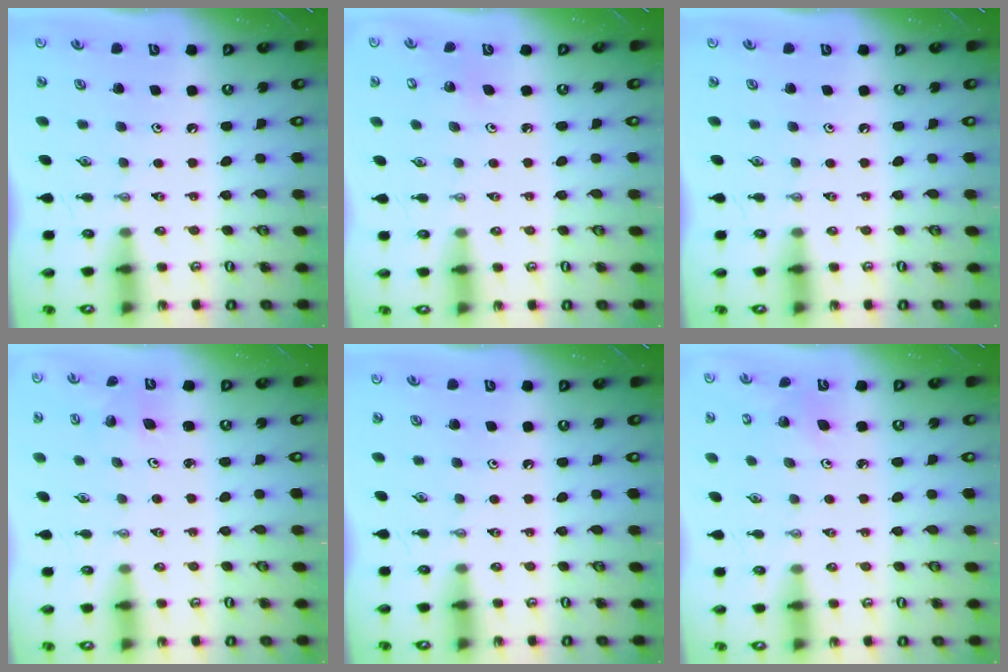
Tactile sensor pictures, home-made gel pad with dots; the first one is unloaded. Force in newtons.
{"total": 2.5, "press": 2.5, "slide": 0.2}
{"total": 0.0}
{"total": 1.9, "press": 1.9, "slide": 0.1}
{"total": 0.0}
{"total": 3.4, "press": 3.4, "slide": 0.4}